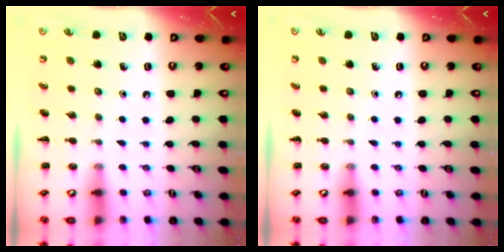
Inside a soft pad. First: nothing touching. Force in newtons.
{"total": 0.0}